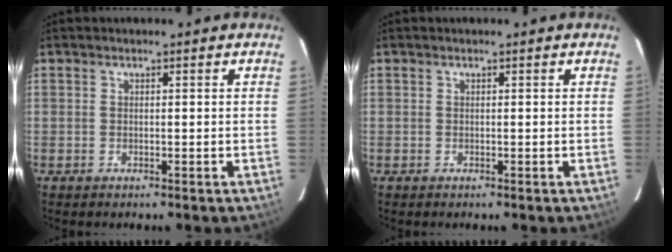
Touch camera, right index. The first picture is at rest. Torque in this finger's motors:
{"motor_torque": [-0.01, 0.00, 0.03, 0.01]}